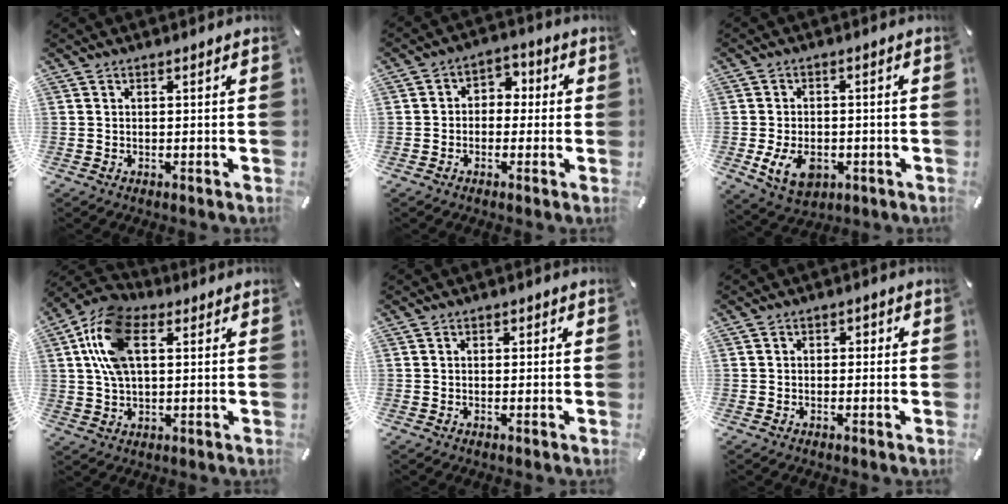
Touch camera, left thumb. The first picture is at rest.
{"total": 4.6, "force": [-1.2, 4.1, 1.8], "torque": [-0.022, 0.012, -0.030]}
{"total": 7.8, "force": [-2.2, 5.6, 5.0], "torque": [-0.094, 0.001, -0.040]}
{"total": 14.0, "force": [4.1, 8.7, 10.2], "torque": [-0.224, 0.009, 0.072]}
{"total": 1.0, "force": [0.0, 0.9, 0.6], "torque": [-0.011, 0.006, -0.001]}
{"total": 1.9, "force": [-0.7, 1.6, 0.8], "torque": [-0.015, 0.011, -0.018]}